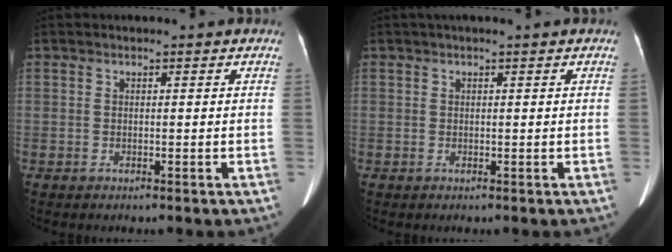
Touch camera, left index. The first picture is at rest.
{"total": 1.5, "force": [1.1, 0.0, 1.0], "torque": [-0.007, 0.028, 0.018]}